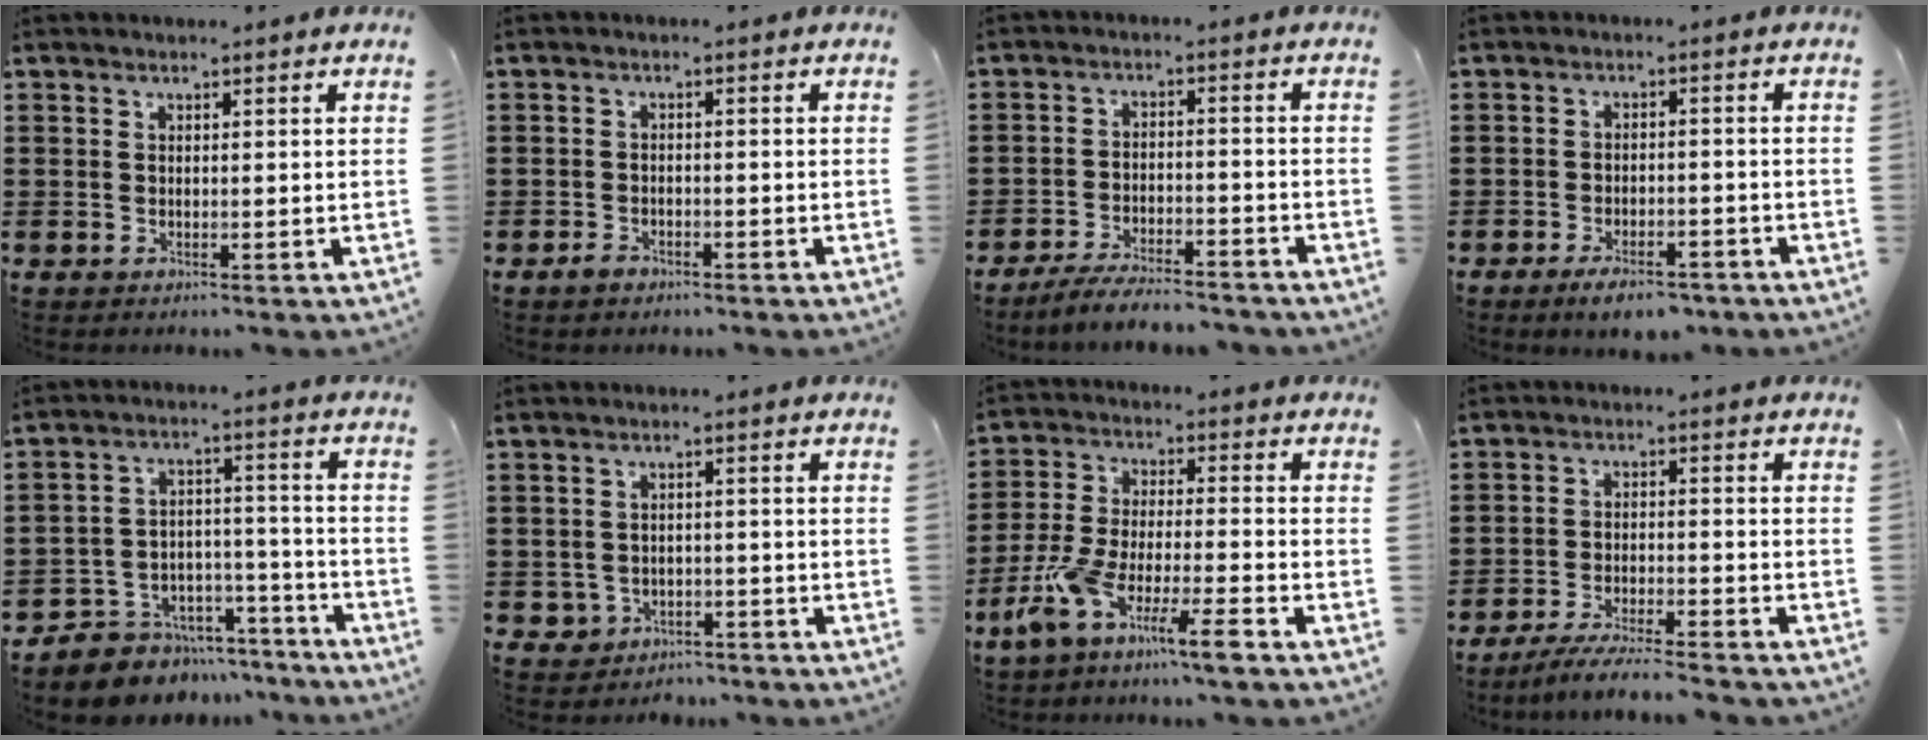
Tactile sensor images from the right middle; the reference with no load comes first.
{"total": 1.5, "force": [-1.2, 0.7, 0.6], "torque": [-0.014, 0.001, -0.025]}
{"total": 5.3, "force": [-4.9, 0.5, 1.8], "torque": [-0.035, 0.000, -0.097]}
{"total": 4.5, "force": [-3.8, 1.1, 2.1], "torque": [-0.040, 0.003, -0.073]}
{"total": 6.6, "force": [-5.9, 2.8, 0.1], "torque": [-0.001, 0.028, -0.117]}
{"total": 2.3, "force": [-1.7, 1.5, 0.3], "torque": [-0.013, 0.001, -0.039]}
{"total": 9.3, "force": [-6.9, 0.7, 6.2], "torque": [-0.147, -0.009, -0.141]}
{"total": 4.9, "force": [-4.6, 0.0, 1.7], "torque": [-0.035, -0.006, -0.091]}